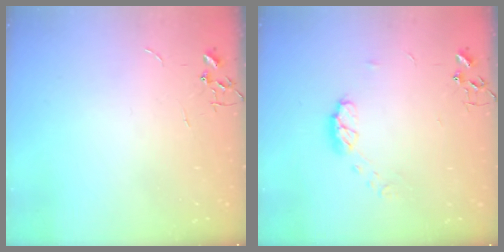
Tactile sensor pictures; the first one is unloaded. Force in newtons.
{"total": 7.3, "press": 7.3, "slide": 0.6}